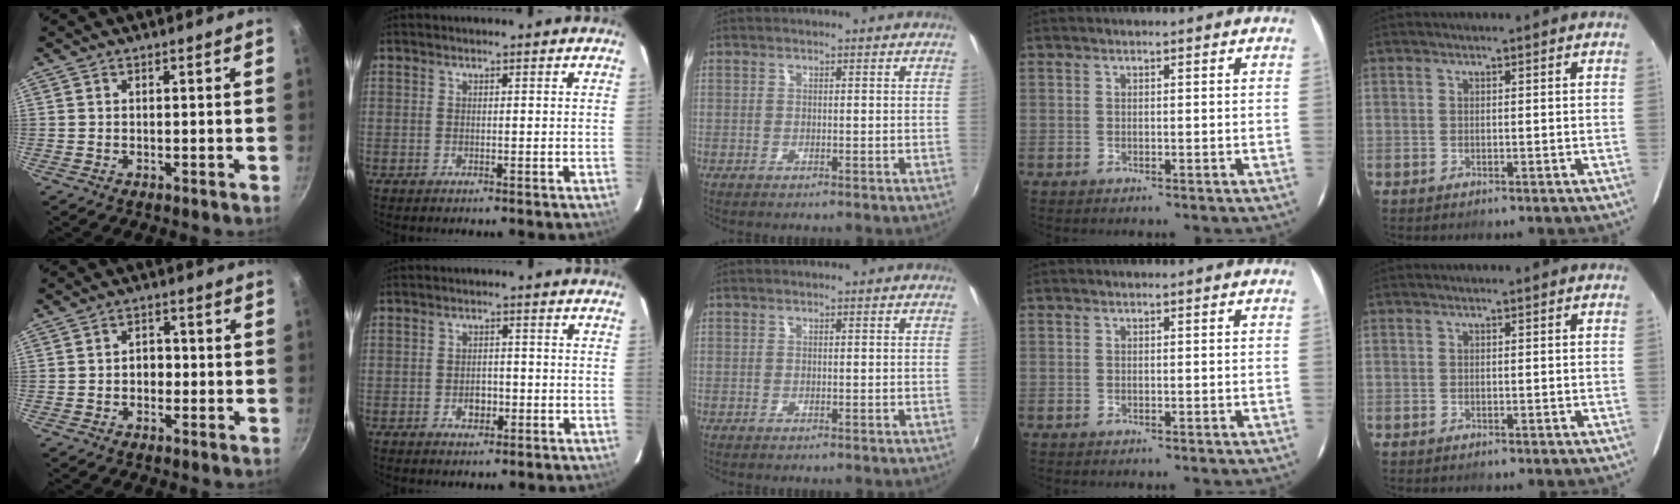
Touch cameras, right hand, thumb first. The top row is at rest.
{"thumb": {"total": 3.4, "force": [-0.5, 2.6, 2.1], "torque": [-0.010, 0.013, -0.010]}, "index": {"total": 3.2, "force": [-1.2, 2.3, 1.9], "torque": [-0.033, 0.004, -0.017]}}